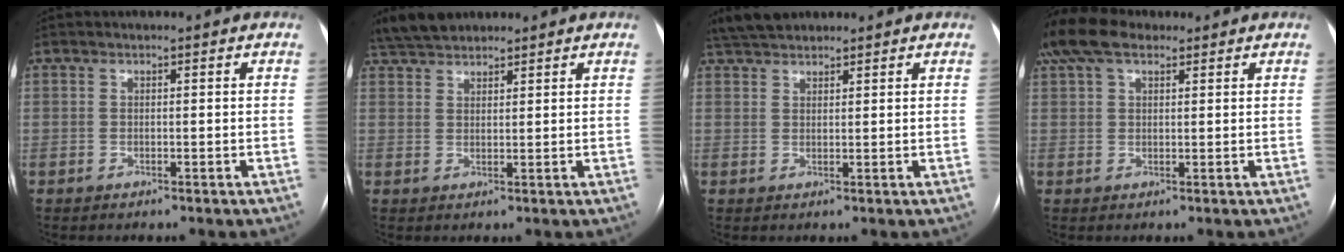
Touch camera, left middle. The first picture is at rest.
{"total": 5.5, "force": [4.9, 1.7, 1.8], "torque": [-0.040, 0.026, 0.095]}
{"total": 5.2, "force": [4.6, 1.6, 1.9], "torque": [-0.038, 0.029, 0.085]}
{"total": 8.0, "force": [5.5, 3.6, 4.5], "torque": [-0.101, 0.042, 0.107]}